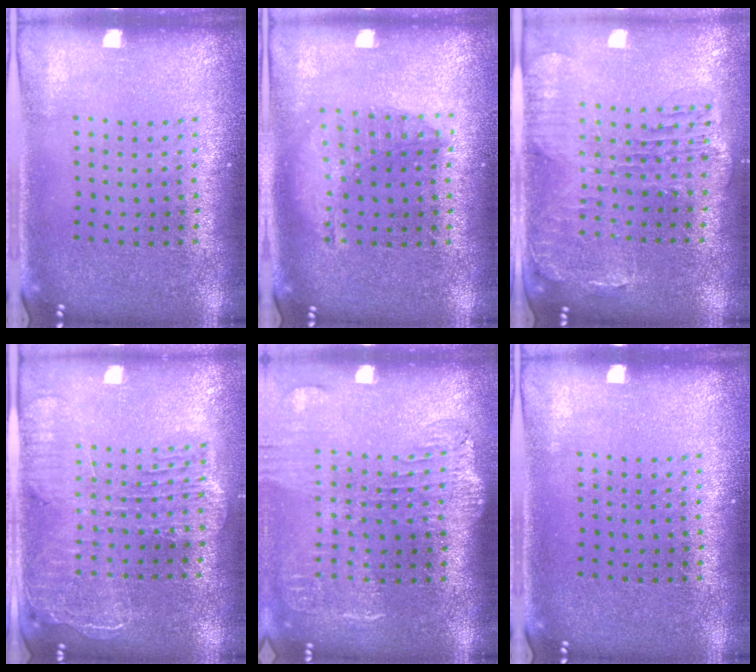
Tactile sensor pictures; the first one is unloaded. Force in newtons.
{"total": 1.4, "press": 1.3, "slide": 0.3}
{"total": 1.4, "press": 1.4, "slide": 0.4}
{"total": 2.5, "press": 2.2, "slide": 1.2}
{"total": 1.9, "press": 1.6, "slide": 1.1}
{"total": 0.0}